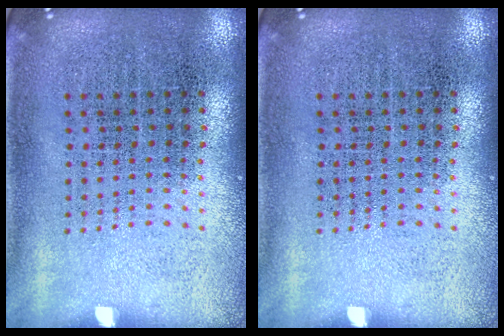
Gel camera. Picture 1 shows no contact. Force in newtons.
{"total": 0.0}